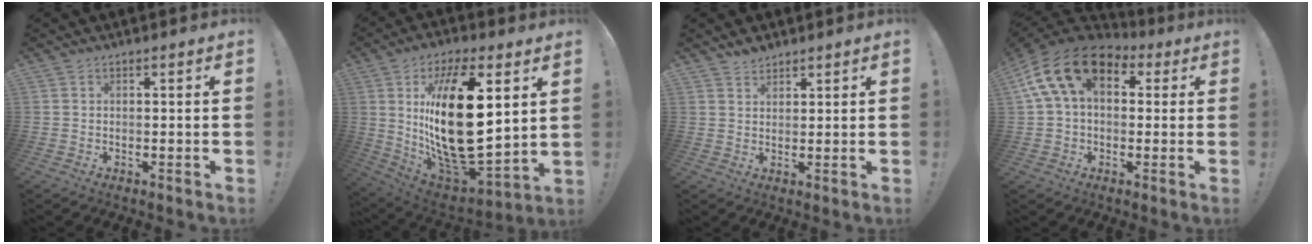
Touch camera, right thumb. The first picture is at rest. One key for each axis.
{"total": 28.3, "fx": 5.8, "fy": 12.8, "fz": 24.6, "tx": -0.453, "ty": -0.042, "tz": 0.103}
{"total": 2.9, "fx": 2.6, "fy": 1.2, "fz": 0.2, "tx": 0.001, "ty": -0.017, "tz": 0.048}
{"total": 17.1, "fx": 6.2, "fy": 10.5, "fz": 12.0, "tx": -0.228, "ty": -0.007, "tz": 0.112}